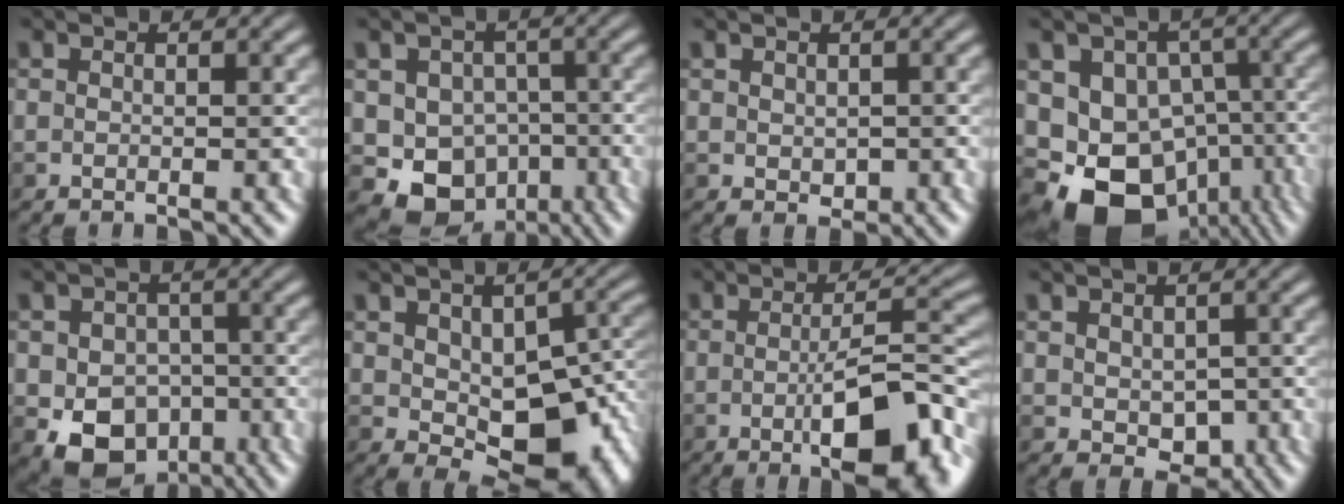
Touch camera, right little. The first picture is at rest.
{"total": 5.7, "force": [-2.2, 4.9, 2.0], "torque": [-0.022, 0.000, -0.050]}
{"total": 0.7, "force": [0.1, 0.6, 0.2], "torque": [-0.006, -0.003, 0.008]}
{"total": 12.2, "force": [-5.7, 9.4, 5.2], "torque": [-0.062, -0.014, -0.097]}
{"total": 6.2, "force": [-2.4, 4.8, 3.1], "torque": [-0.051, -0.002, -0.044]}
{"total": 9.3, "force": [-2.2, 5.0, 7.5], "torque": [-0.114, -0.015, -0.023]}
{"total": 8.3, "force": [-3.5, 1.9, 7.3], "torque": [-0.114, -0.002, -0.056]}
{"total": 1.8, "force": [-0.2, 1.5, 1.0], "torque": [-0.018, -0.005, 0.001]}